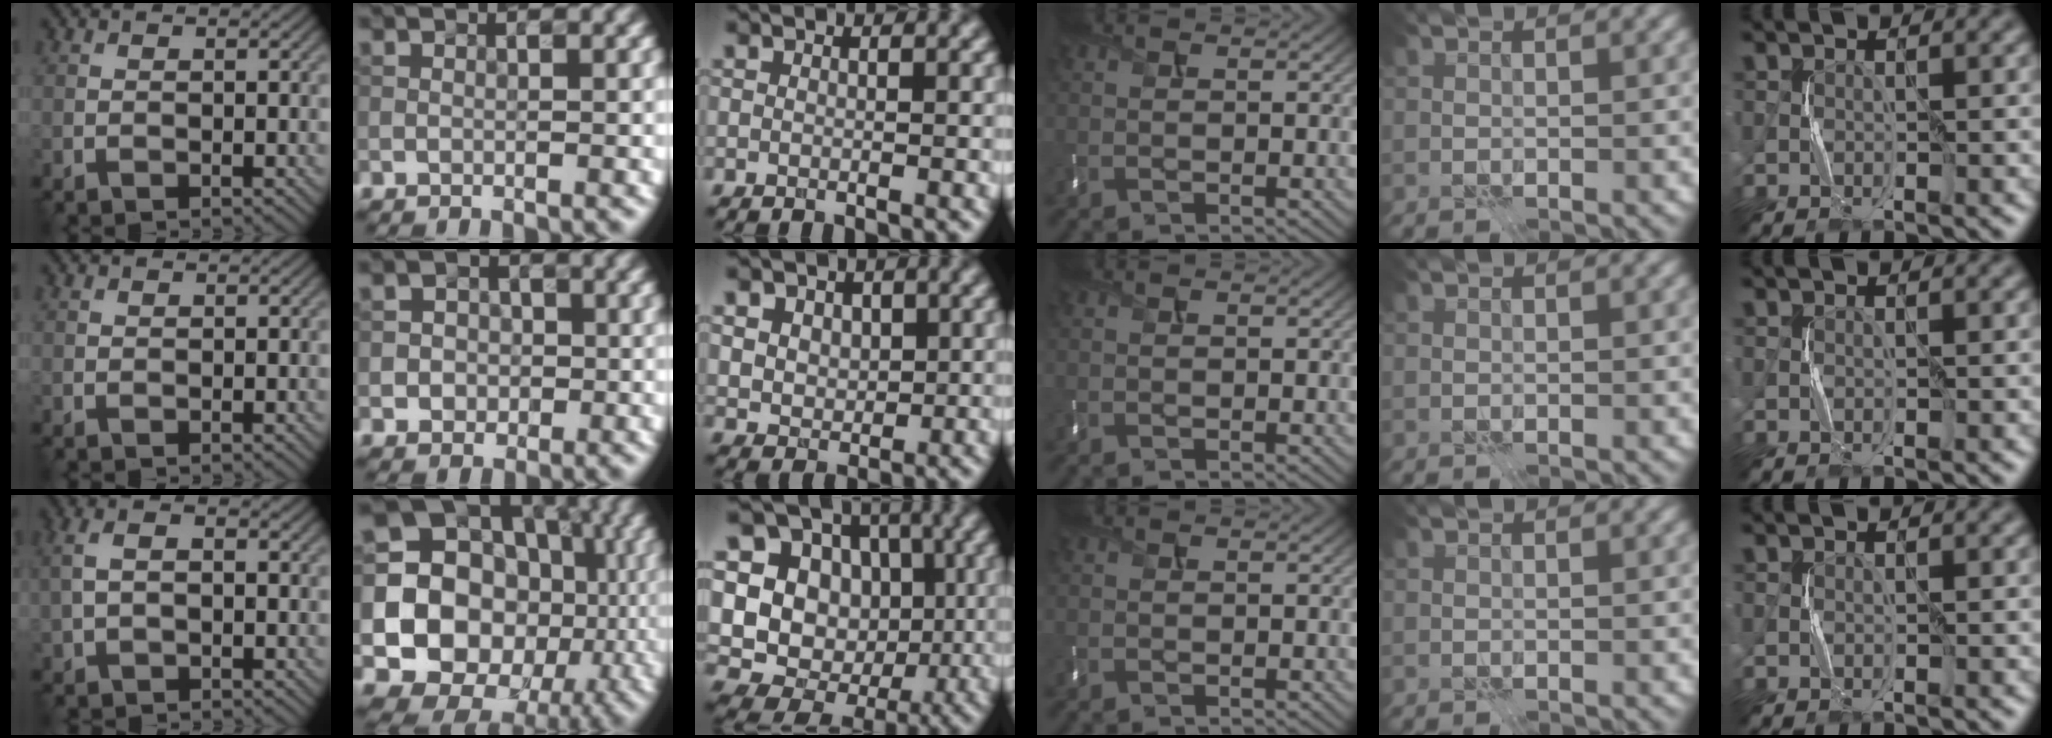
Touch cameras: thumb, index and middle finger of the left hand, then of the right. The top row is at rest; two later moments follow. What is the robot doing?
{"motion": "press", "object": "memory foam"}